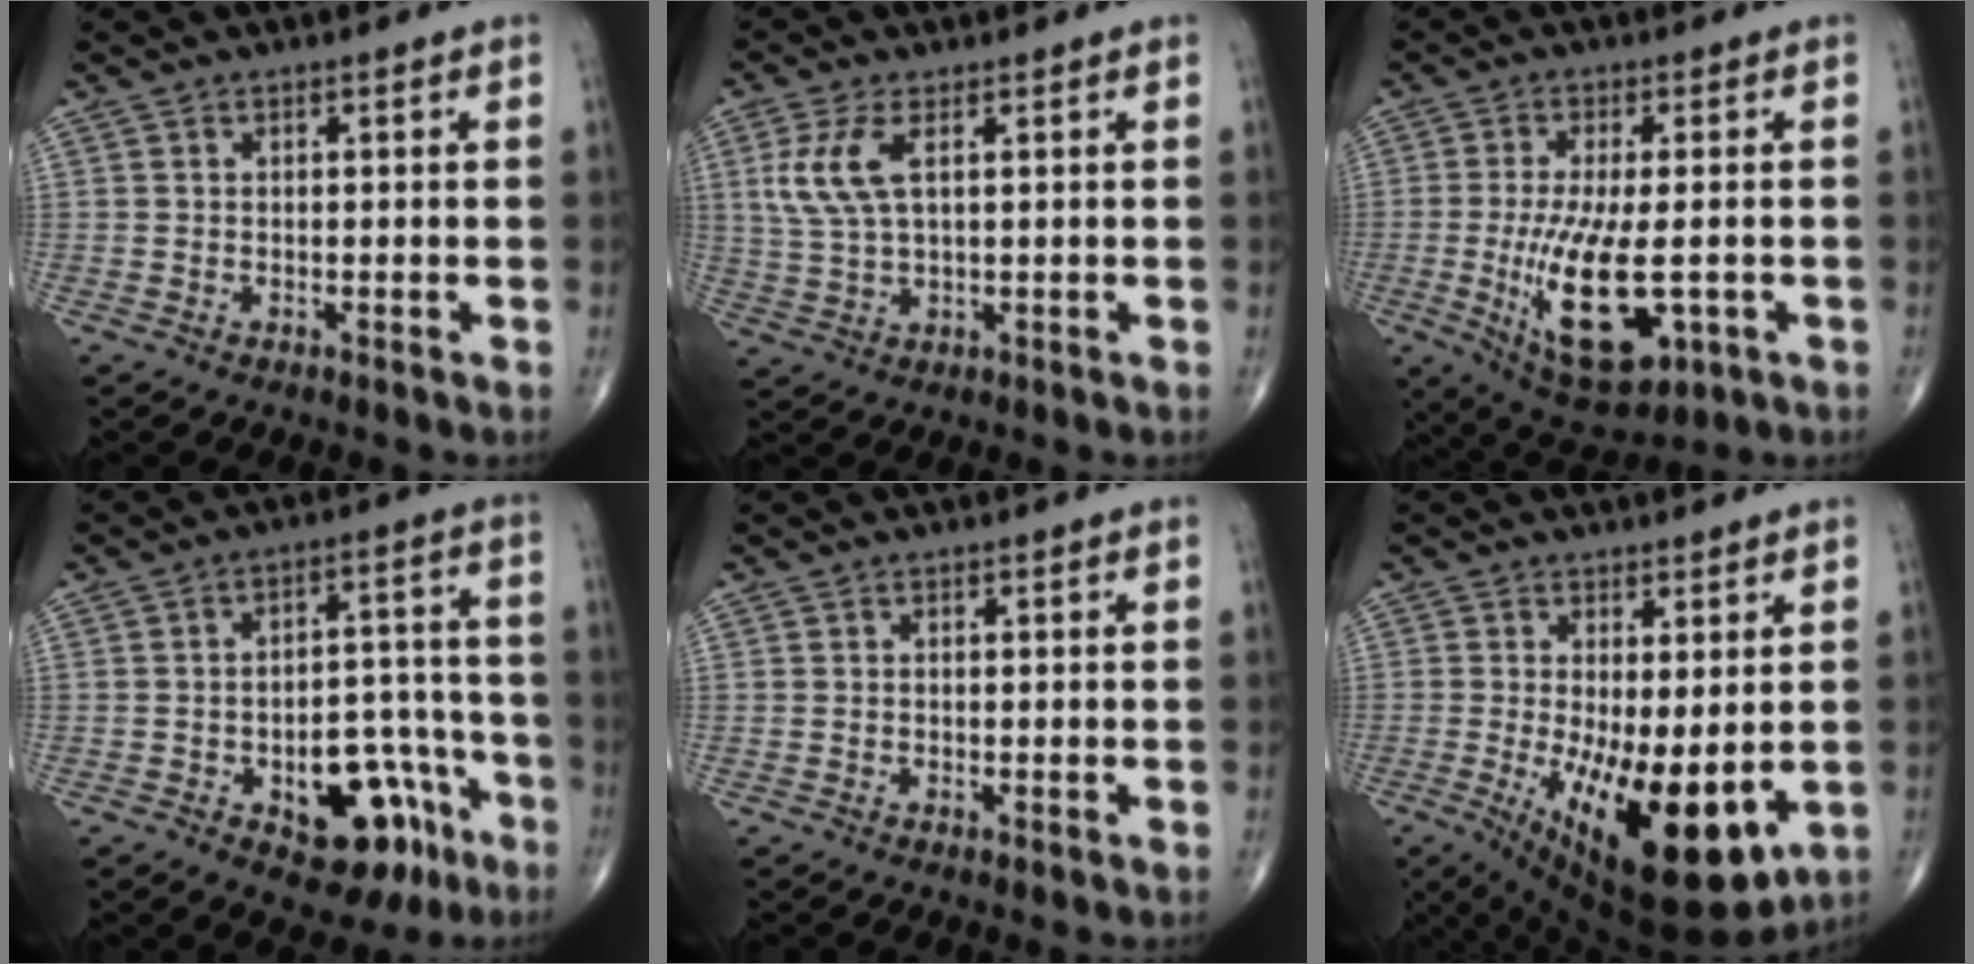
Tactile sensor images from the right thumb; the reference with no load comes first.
{"total": 7.5, "force": [2.3, 3.2, 6.4], "torque": [-0.153, -0.001, 0.050]}
{"total": 15.1, "force": [-3.0, 5.9, 13.5], "torque": [-0.244, -0.021, -0.034]}
{"total": 14.7, "force": [-6.8, 8.1, 10.2], "torque": [-0.094, 0.058, -0.083]}
{"total": 0.0}
{"total": 17.1, "force": [-3.2, 6.5, 15.4], "torque": [-0.231, -0.036, -0.026]}